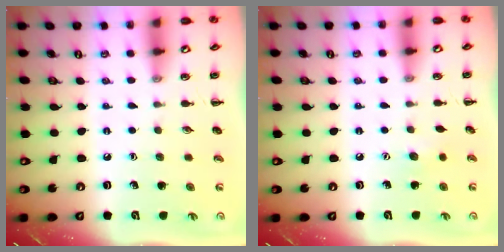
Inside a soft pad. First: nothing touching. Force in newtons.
{"total": 3.0, "press": 2.9, "slide": 0.6}